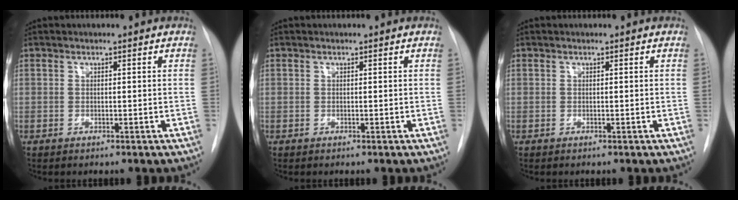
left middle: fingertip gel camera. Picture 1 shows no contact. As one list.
[{"total": 0.0}, {"total": 0.0}]